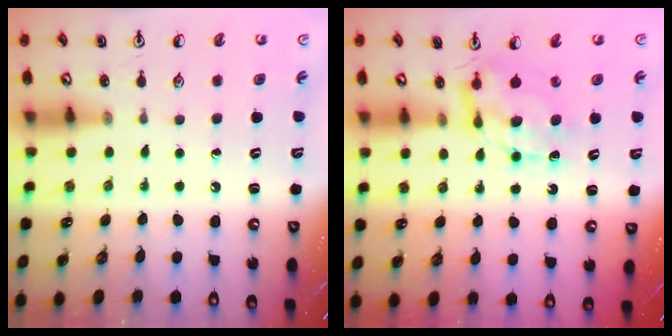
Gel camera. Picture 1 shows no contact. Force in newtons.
{"total": 6.9, "press": 6.9, "slide": 0.6}